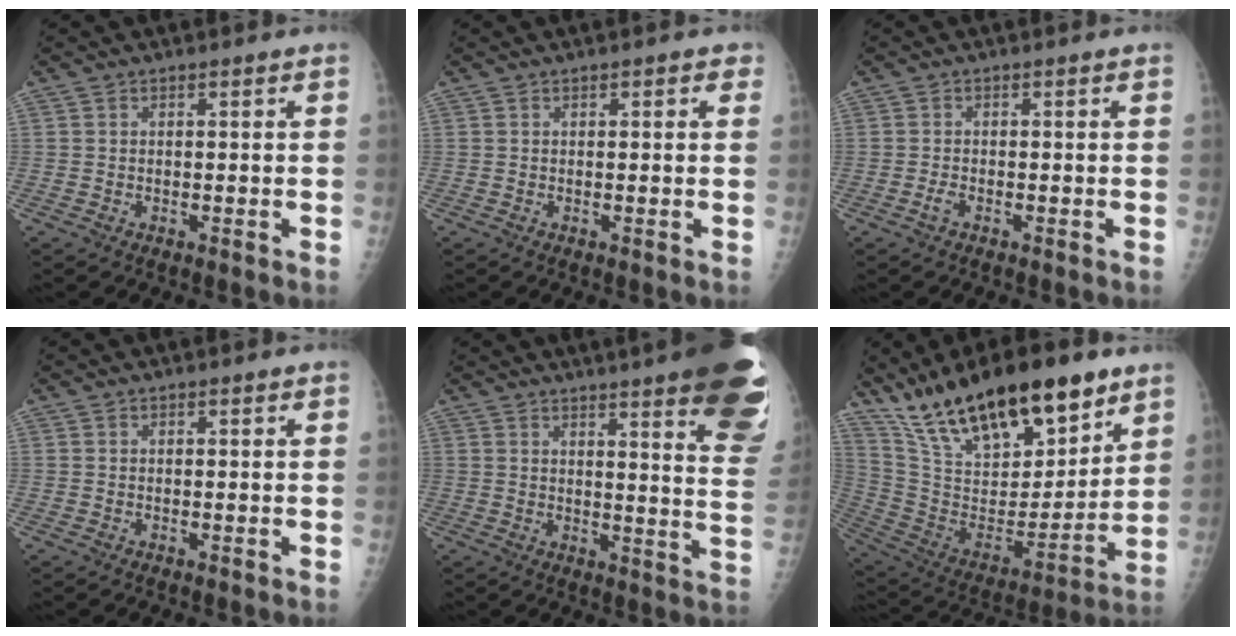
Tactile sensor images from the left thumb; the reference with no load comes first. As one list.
[{"total": 2.2, "force": [1.0, 1.1, 1.6], "torque": [-0.010, 0.001, 0.009]}, {"total": 1.2, "force": [-0.6, 0.6, 0.9], "torque": [-0.019, 0.000, -0.014]}, {"total": 0.6, "force": [0.4, 0.2, 0.4], "torque": [-0.003, -0.001, 0.004]}, {"total": 26.1, "force": [17.4, 3.1, 19.2], "torque": [-0.191, -0.098, 0.215]}, {"total": 28.5, "force": [19.3, 11.2, 17.8], "torque": [-0.273, -0.053, 0.334]}]